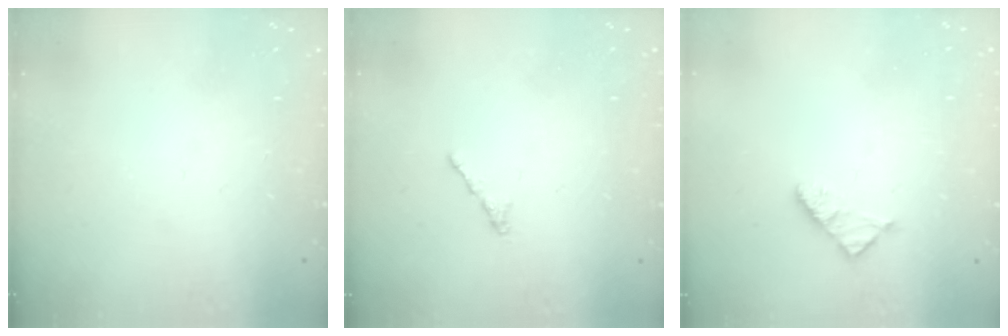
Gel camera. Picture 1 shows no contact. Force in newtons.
{"total": 0.5, "press": 0.4, "slide": 0.3}
{"total": 2.3, "press": 2.3, "slide": 0.4}